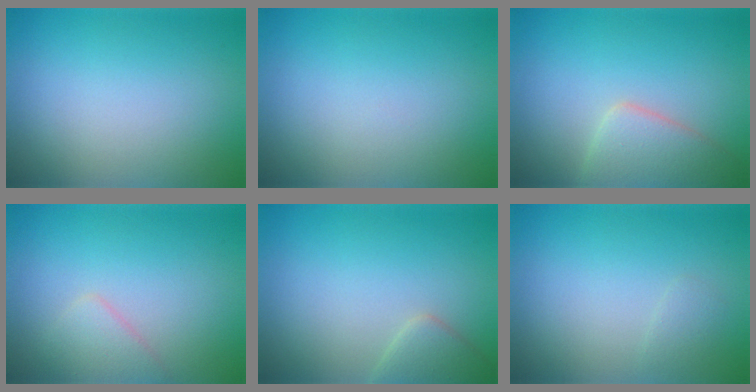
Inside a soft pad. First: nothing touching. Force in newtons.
{"total": 0.0}
{"total": 3.7, "press": 3.7, "slide": 0.3}
{"total": 1.8, "press": 1.8, "slide": 0.1}
{"total": 2.2, "press": 2.2, "slide": 0.1}
{"total": 0.7, "press": 0.7, "slide": 0.1}